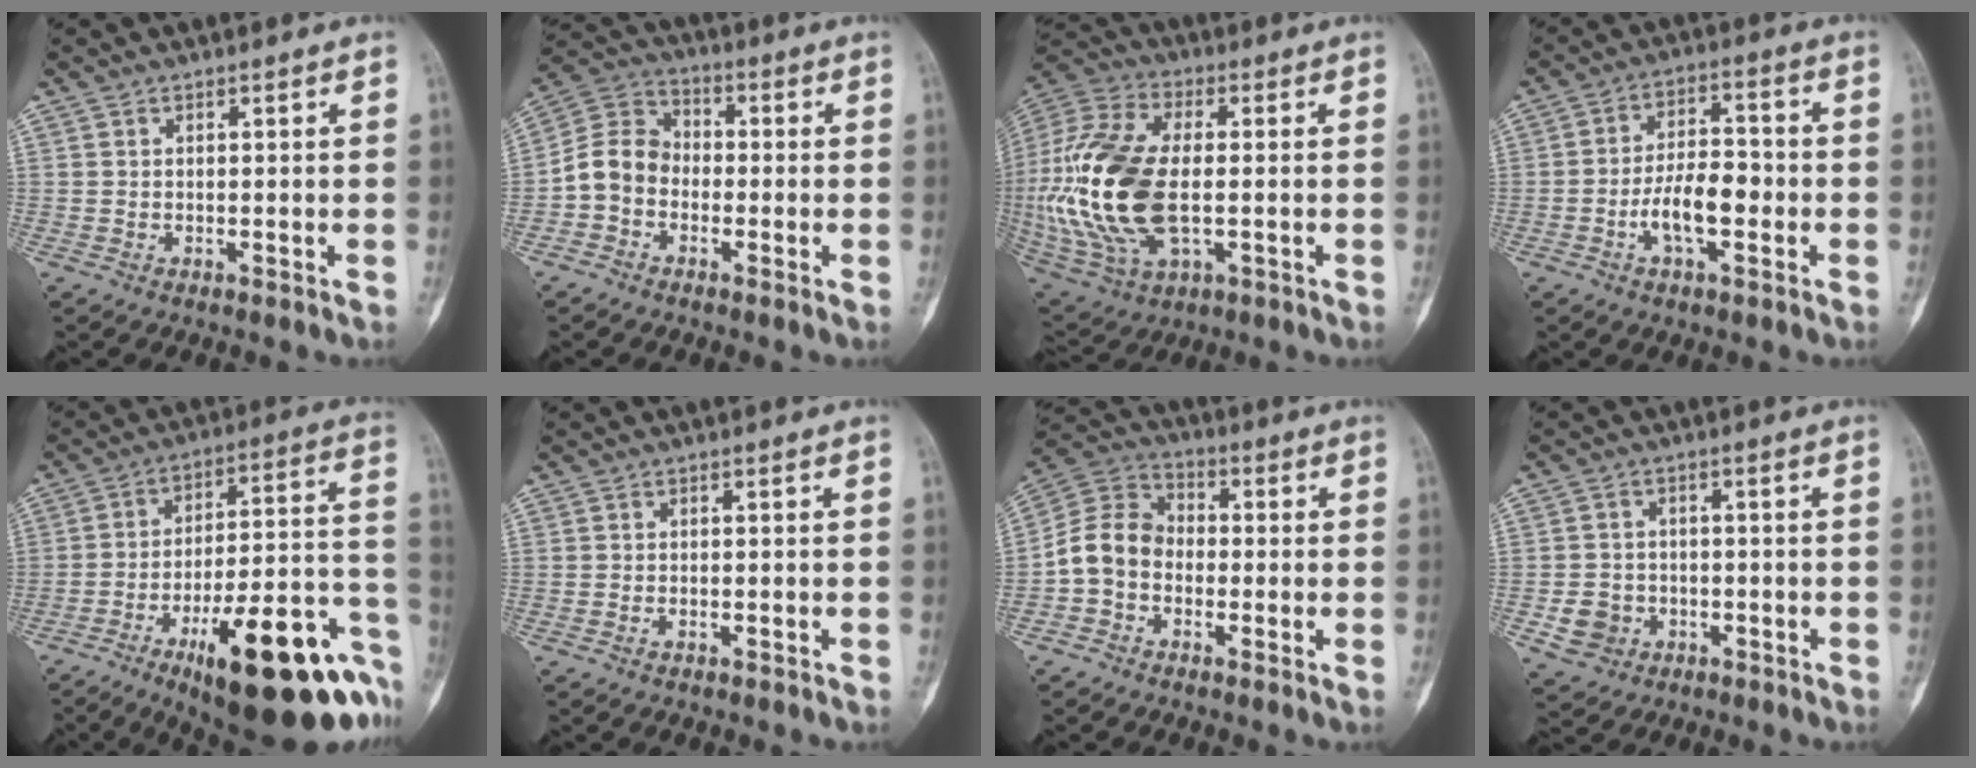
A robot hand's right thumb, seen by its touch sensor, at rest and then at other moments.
{"total": 8.4, "force": [-2.2, 6.9, 4.3], "torque": [-0.068, 0.034, -0.057]}
{"total": 24.3, "force": [-1.7, 13.0, 20.5], "torque": [-0.458, -0.005, -0.021]}
{"total": 9.3, "force": [-2.7, 4.4, 7.8], "torque": [-0.128, 0.027, -0.050]}
{"total": 28.8, "force": [-13.1, 8.9, 24.1], "torque": [-0.265, 0.067, -0.185]}
{"total": 0.6, "force": [-0.4, 0.3, 0.3], "torque": [-0.010, 0.005, -0.006]}
{"total": 9.1, "force": [-2.2, 7.3, 5.1], "torque": [-0.084, 0.034, -0.059]}
{"total": 5.4, "force": [-1.9, 4.7, 1.8], "torque": [-0.016, 0.015, -0.026]}